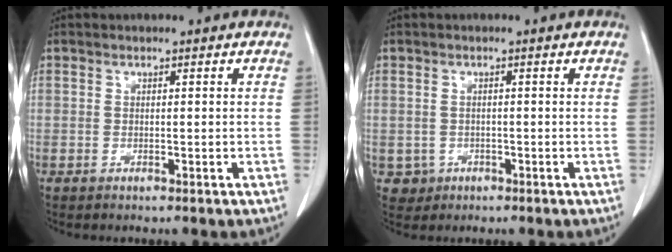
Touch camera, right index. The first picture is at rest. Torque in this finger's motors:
{"motor_torque": [-0.23, 0.13, -0.77, -0.16]}